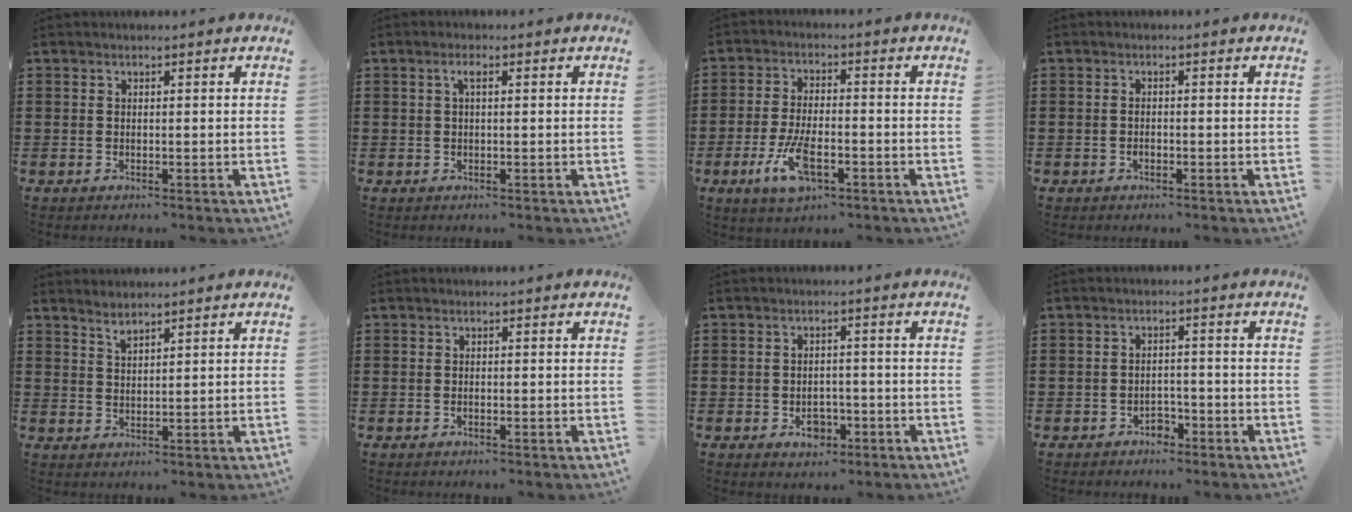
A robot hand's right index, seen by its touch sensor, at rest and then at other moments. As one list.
[{"total": 1.6, "force": [0.4, 0.4, 1.5], "torque": [-0.030, 0.005, 0.005]}, {"total": 7.7, "force": [-3.1, 3.1, 6.4], "torque": [-0.142, -0.010, -0.057]}, {"total": 0.9, "force": [-0.4, 0.5, 0.7], "torque": [-0.015, -0.002, -0.007]}, {"total": 1.8, "force": [1.7, 0.1, 0.4], "torque": [-0.011, 0.002, 0.033]}, {"total": 0.0}, {"total": 3.3, "force": [-1.5, 2.2, 1.9], "torque": [-0.038, 0.002, -0.028]}, {"total": 2.3, "force": [-1.9, 1.0, 0.7], "torque": [-0.019, 0.000, -0.040]}]